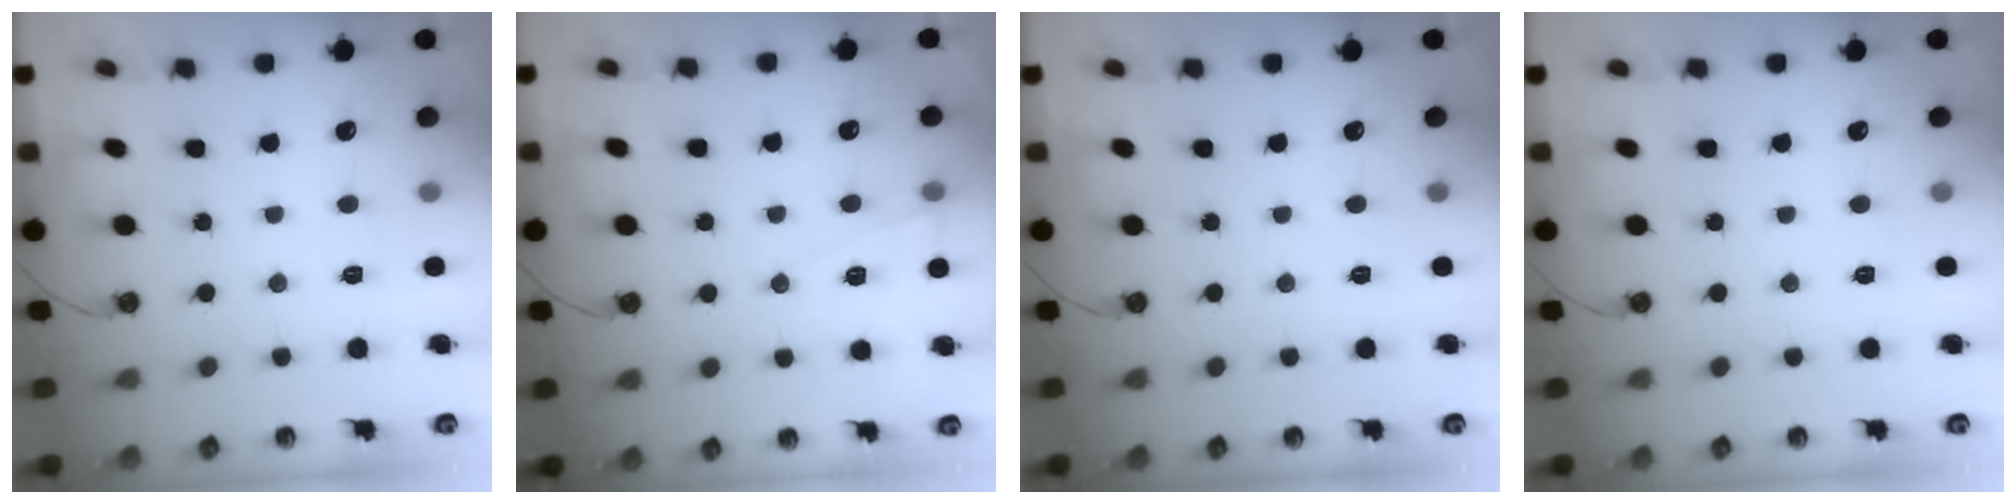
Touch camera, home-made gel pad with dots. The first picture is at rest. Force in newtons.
{"total": 6.7, "press": 5.1, "slide": 4.3}
{"total": 0.0}
{"total": 0.0}